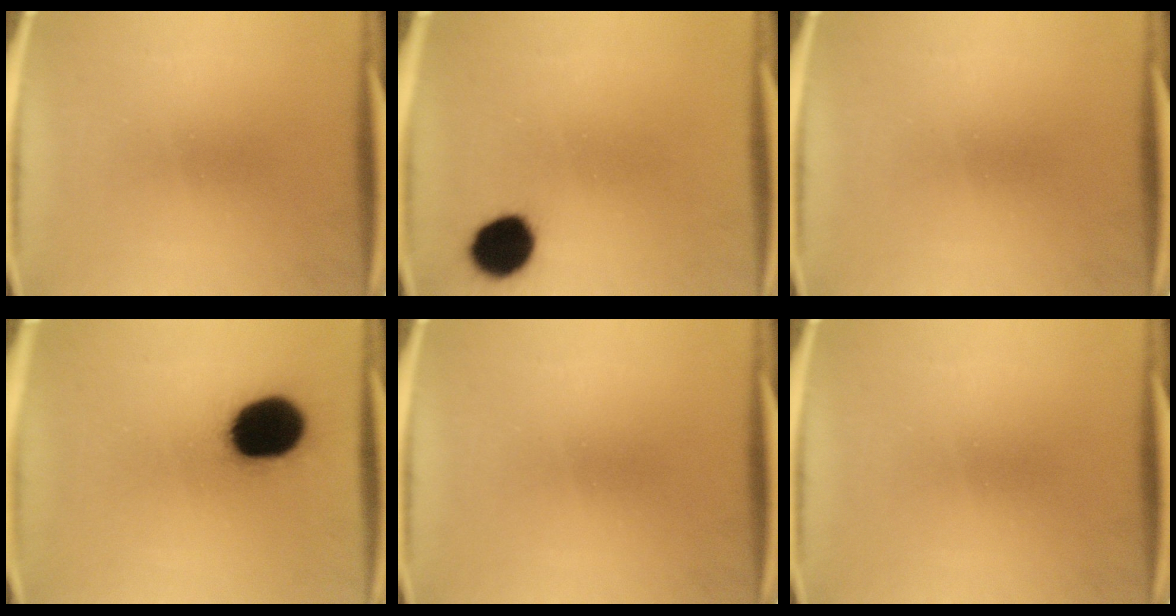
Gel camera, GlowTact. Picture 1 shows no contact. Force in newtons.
{"total": 9.3}
{"total": 0.0}
{"total": 18.9}
{"total": 0.0}
{"total": 0.0}